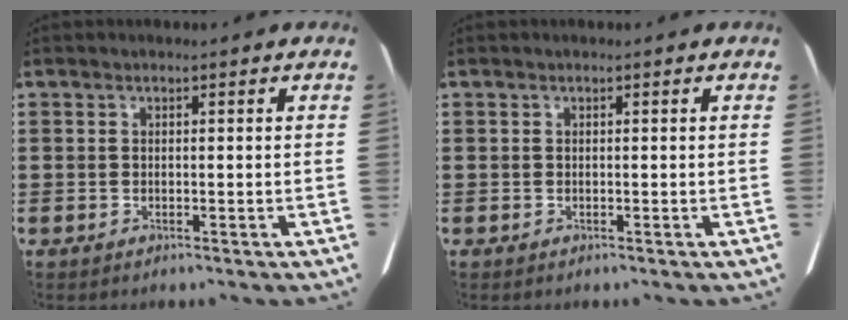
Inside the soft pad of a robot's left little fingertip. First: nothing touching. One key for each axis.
{"total": 0.0}